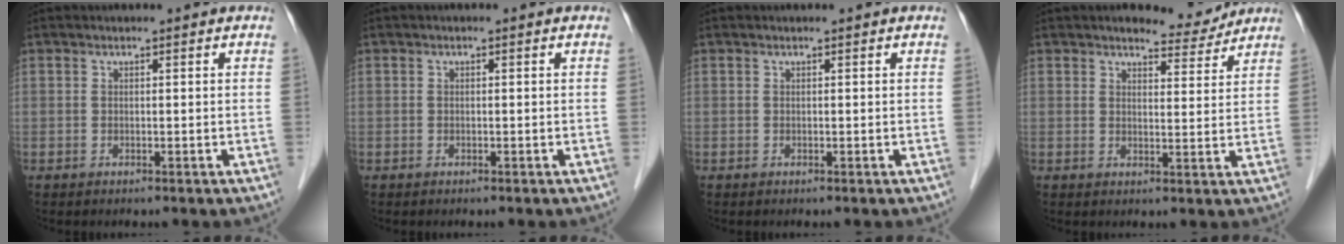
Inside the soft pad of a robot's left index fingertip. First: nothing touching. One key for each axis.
{"total": 0.0}
{"total": 0.0}
{"total": 4.5, "fx": 4.3, "fy": 0.9, "fz": 0.6, "tx": -0.012, "ty": -0.007, "tz": 0.057}